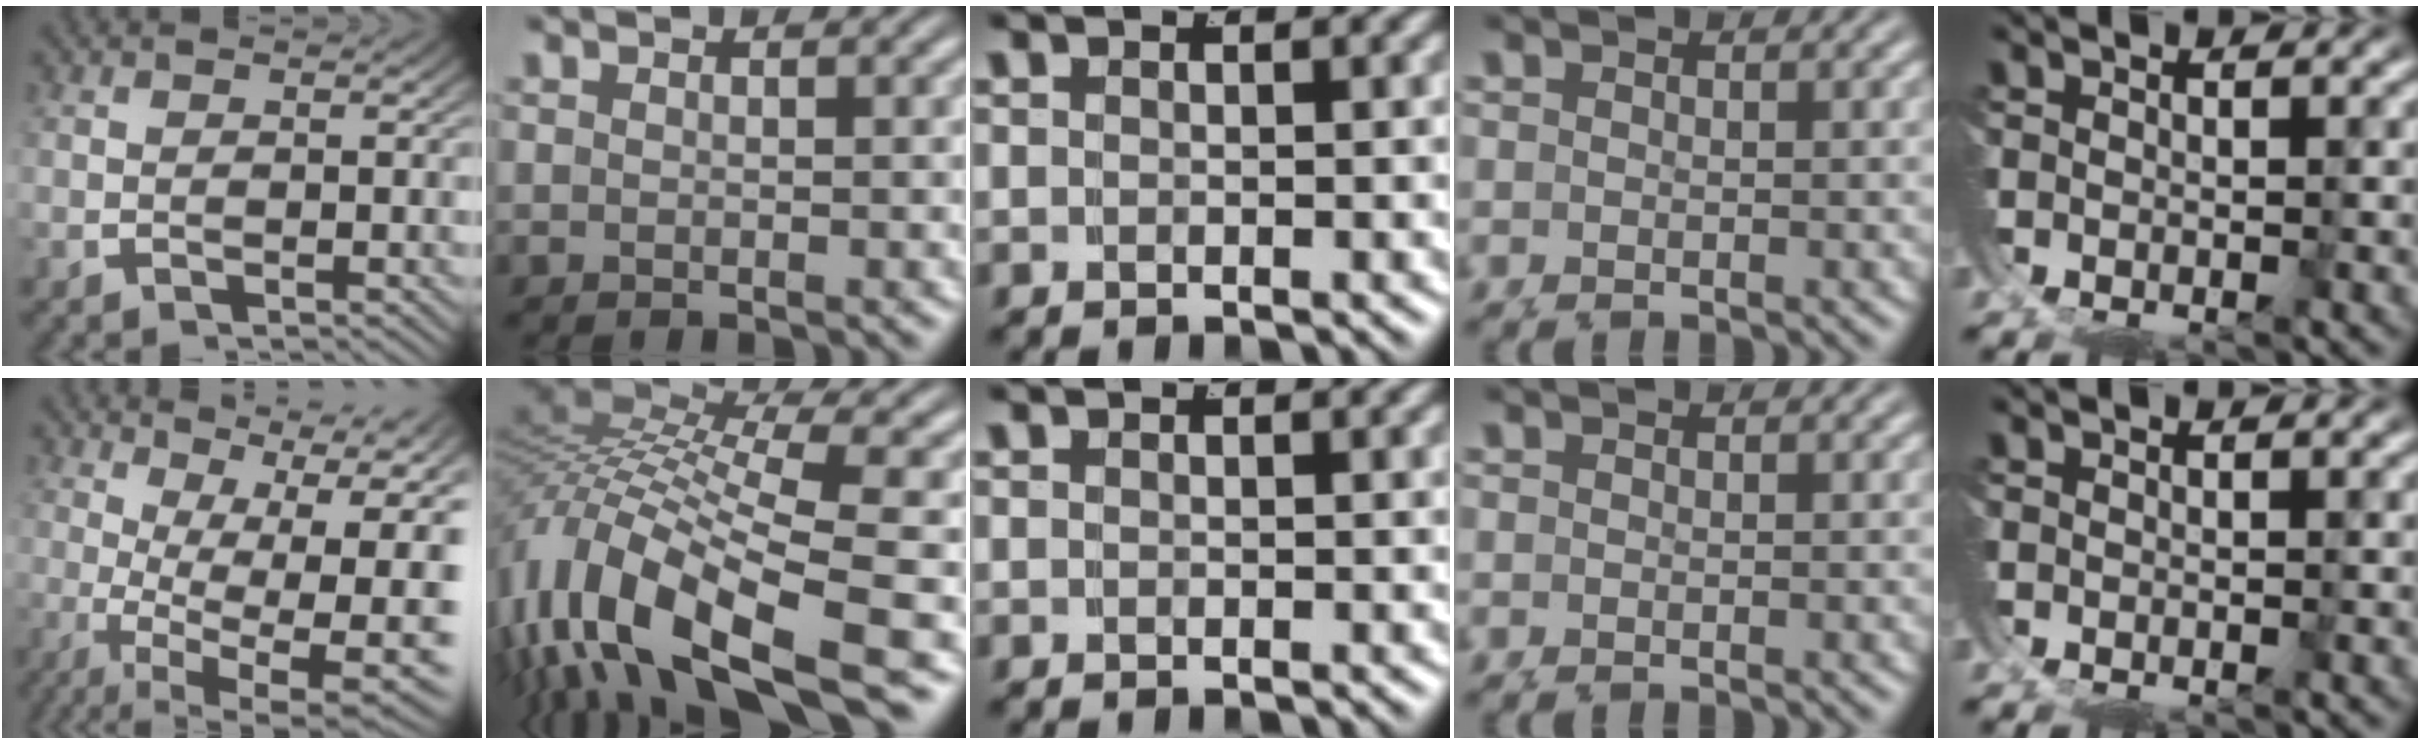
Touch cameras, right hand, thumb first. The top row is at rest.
{"thumb": {"total": 14.3, "force": [-0.7, 8.5, 11.4], "torque": [-0.184, -0.055, 0.009]}, "index": {"total": 13.5, "force": [-2.6, 8.4, 10.3], "torque": [-0.226, -0.029, -0.031]}}